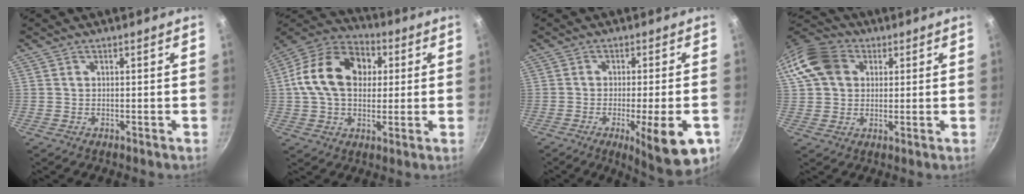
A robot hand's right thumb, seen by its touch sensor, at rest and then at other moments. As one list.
[{"total": 18.0, "force": [2.8, 13.0, 12.2], "torque": [-0.185, 0.026, 0.030]}, {"total": 13.0, "force": [-4.9, 2.9, 11.7], "torque": [-0.146, 0.003, -0.064]}, {"total": 12.7, "force": [3.4, 10.1, 6.8], "torque": [-0.121, 0.022, 0.048]}]